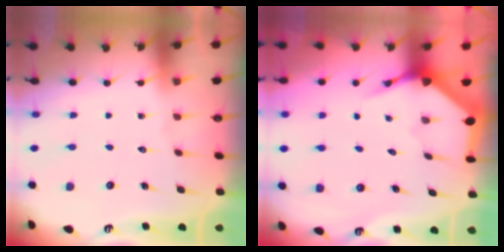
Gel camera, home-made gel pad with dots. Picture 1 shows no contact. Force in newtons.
{"total": 3.7, "press": 3.6, "slide": 0.4}